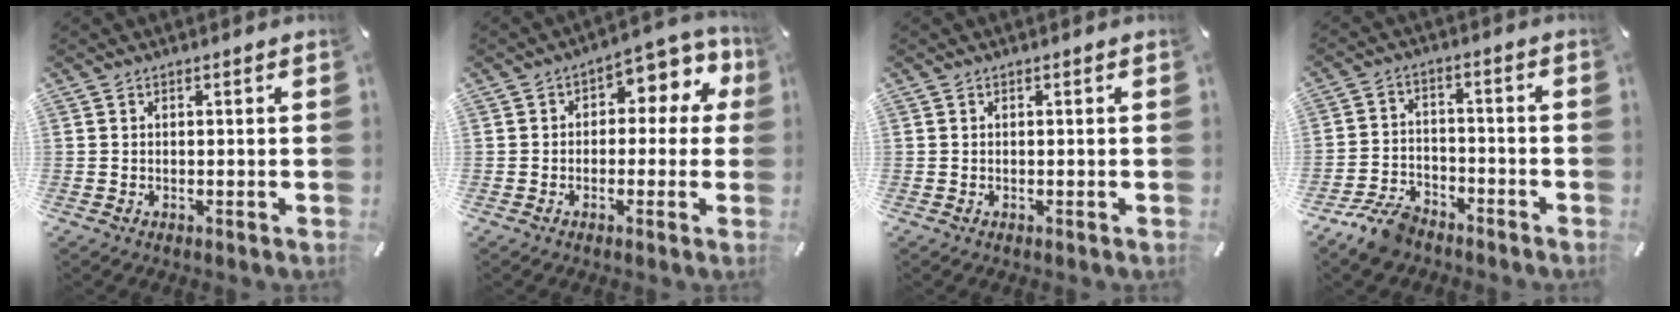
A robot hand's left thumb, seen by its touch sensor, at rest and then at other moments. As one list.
[{"total": 7.0, "force": [1.4, 4.8, 5.0], "torque": [-0.057, -0.006, 0.015]}, {"total": 0.0}, {"total": 8.6, "force": [-6.8, 4.0, 3.4], "torque": [-0.061, 0.038, -0.127]}]